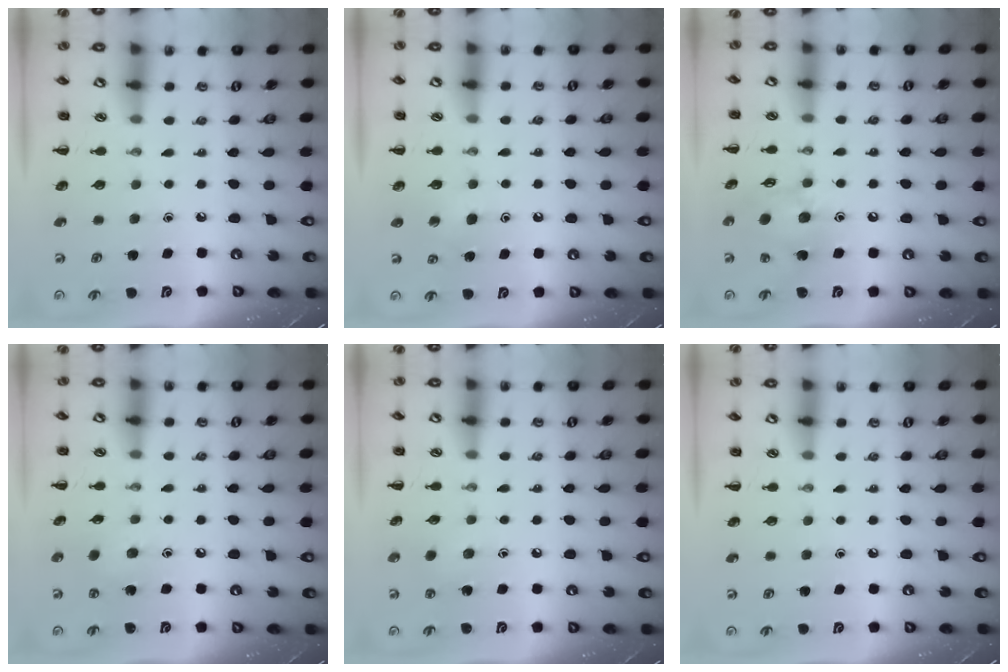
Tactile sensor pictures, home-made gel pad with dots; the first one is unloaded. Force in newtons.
{"total": 4.3, "press": 4.2, "slide": 1.2}
{"total": 11.6, "press": 11.5, "slide": 1.4}
{"total": 5.4, "press": 5.3, "slide": 1.1}
{"total": 5.9, "press": 5.7, "slide": 1.4}
{"total": 0.0}